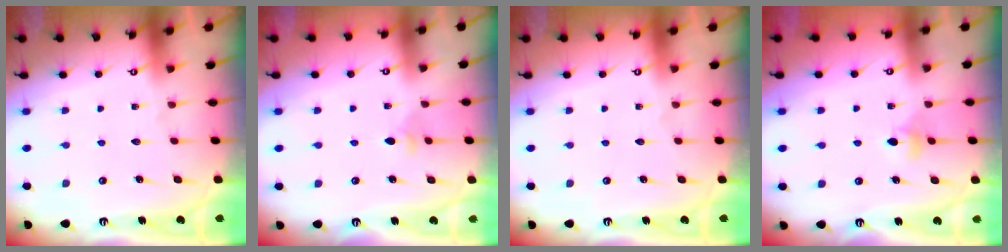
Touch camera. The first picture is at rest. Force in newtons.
{"total": 3.1, "press": 3.0, "slide": 0.7}
{"total": 0.0}
{"total": 4.2, "press": 4.2, "slide": 0.5}